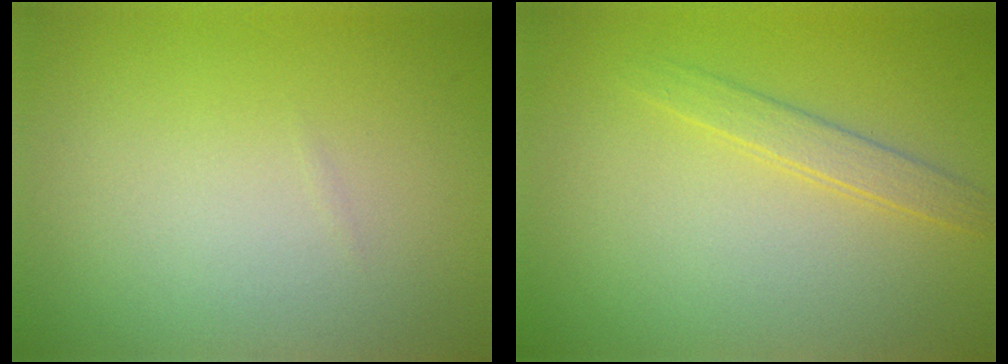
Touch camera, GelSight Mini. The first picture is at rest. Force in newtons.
{"total": 1.7, "press": 1.7, "slide": 0.1}